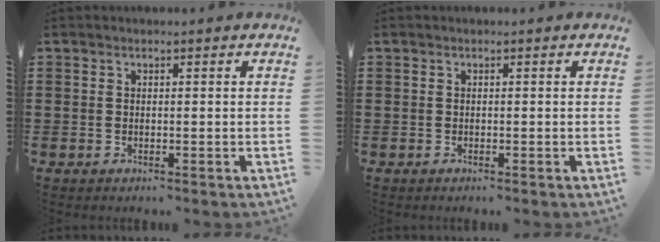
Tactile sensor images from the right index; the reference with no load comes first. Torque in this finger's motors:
{"motor_torque": [0.29, 0.82, 0.05, 0.00]}